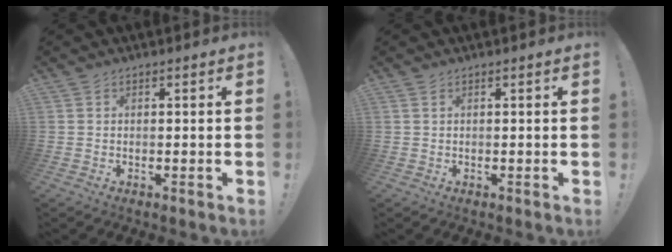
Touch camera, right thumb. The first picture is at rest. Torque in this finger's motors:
{"motor_torque": [0.03, -0.03, -0.28, 0.26, 0.00]}